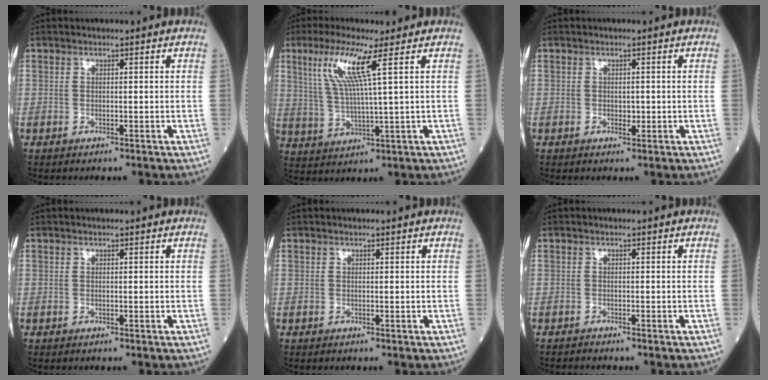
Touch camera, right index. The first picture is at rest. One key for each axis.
{"total": 8.5, "fx": 3.8, "fy": -0.8, "fz": 7.6, "tx": -0.159, "ty": 0.001, "tz": 0.078}
{"total": 1.1, "fx": -0.1, "fy": 0.7, "fz": 0.8, "tx": -0.012, "ty": -0.001, "tz": 0.000}
{"total": 0.0}
{"total": 0.0}
{"total": 0.9, "fx": -0.8, "fy": -0.3, "fz": 0.0, "tx": -0.003, "ty": -0.003, "tz": -0.016}